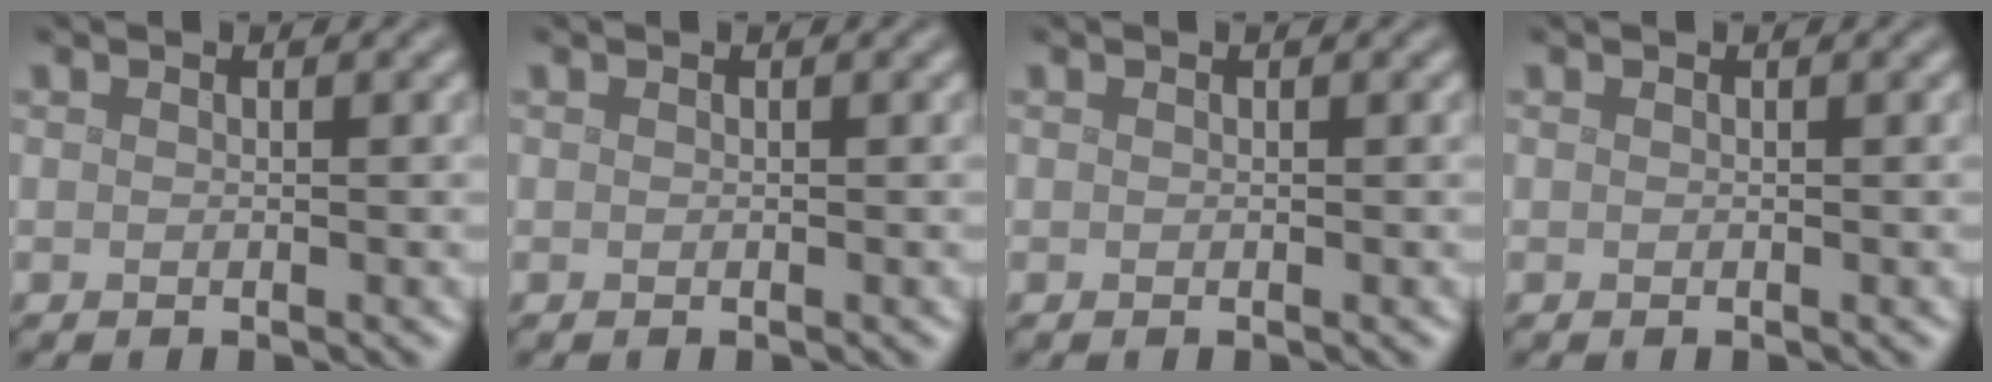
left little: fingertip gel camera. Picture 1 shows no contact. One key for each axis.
{"total": 0.0}
{"total": 0.0}
{"total": 0.0}